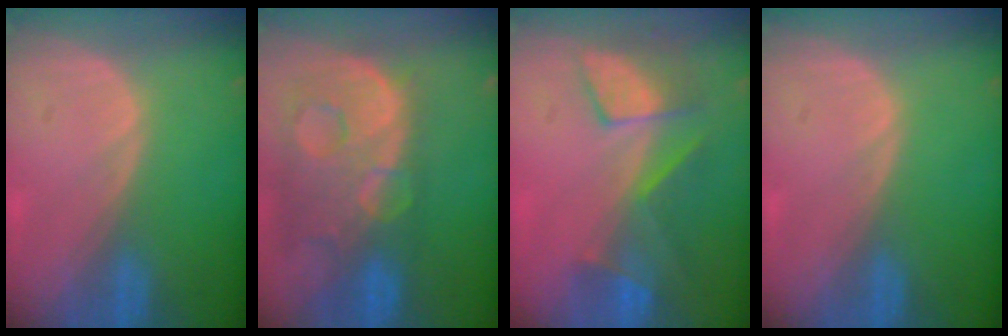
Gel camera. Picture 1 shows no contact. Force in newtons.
{"total": 13.7, "press": 11.1, "slide": 8.0}
{"total": 8.1, "press": 7.2, "slide": 3.9}
{"total": 0.0}